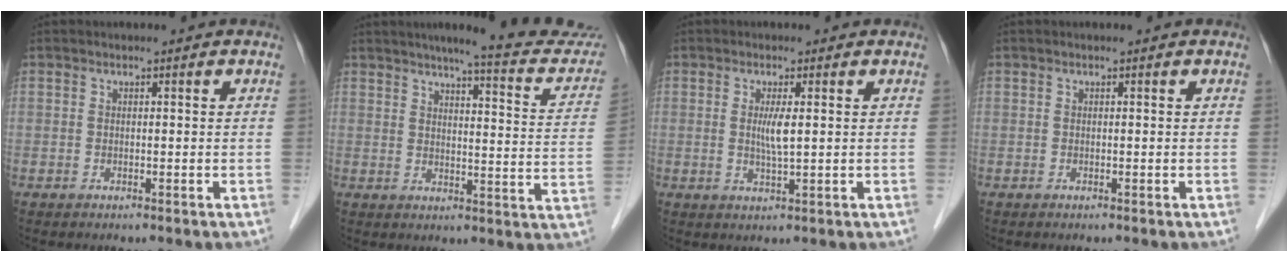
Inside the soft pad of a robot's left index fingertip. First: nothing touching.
{"total": 15.9, "force": [14.5, 0.8, 6.6], "torque": [-0.074, -0.052, 0.161]}
{"total": 2.9, "force": [0.3, 0.1, 2.9], "torque": [-0.060, -0.008, 0.006]}
{"total": 0.0}